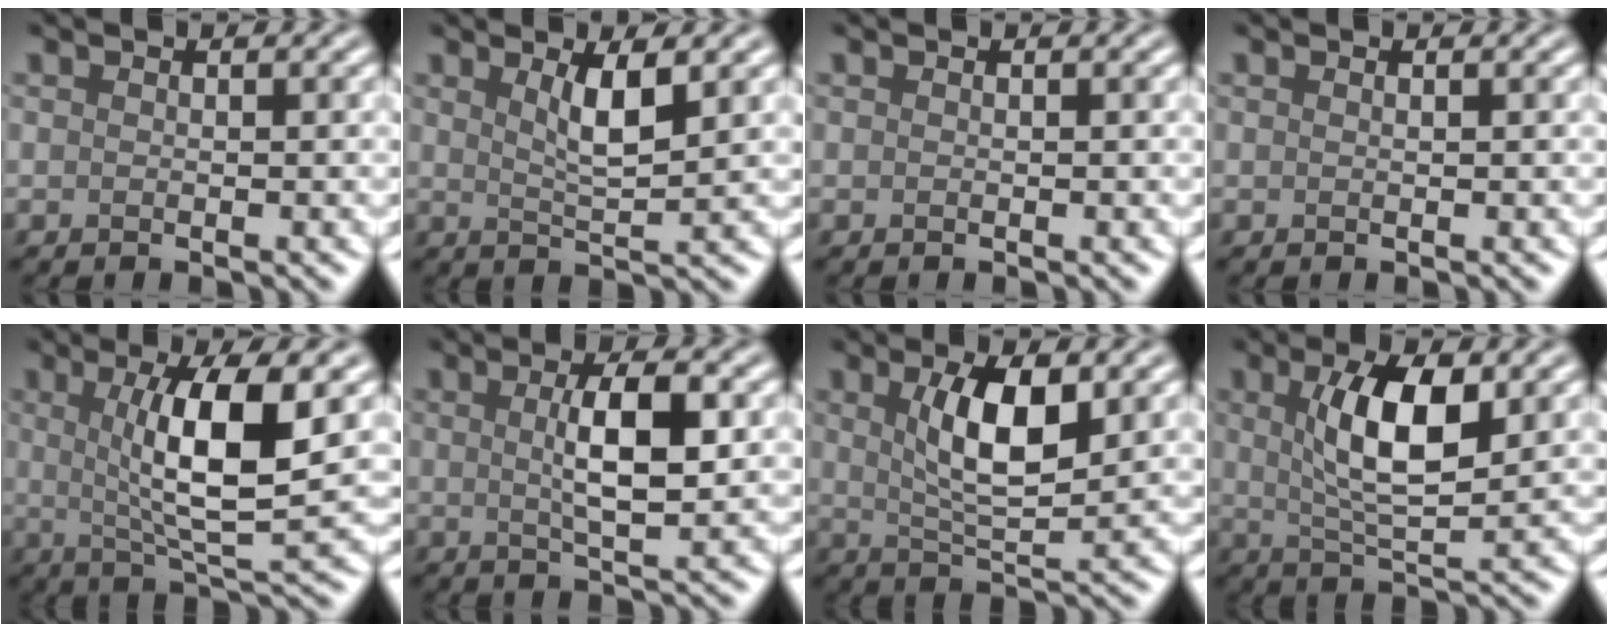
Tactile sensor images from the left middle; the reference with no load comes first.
{"total": 3.3, "force": [1.4, 0.8, 2.8], "torque": [-0.047, -0.004, 0.025]}
{"total": 0.0}
{"total": 0.0}
{"total": 7.8, "force": [1.4, 1.8, 7.5], "torque": [-0.122, -0.007, 0.027]}
{"total": 4.9, "force": [0.7, 1.3, 4.7], "torque": [-0.084, 0.003, 0.012]}
{"total": 6.0, "force": [1.7, 2.1, 5.4], "torque": [-0.101, 0.000, 0.031]}
{"total": 6.7, "force": [1.7, 2.3, 6.0], "torque": [-0.112, 0.002, 0.031]}